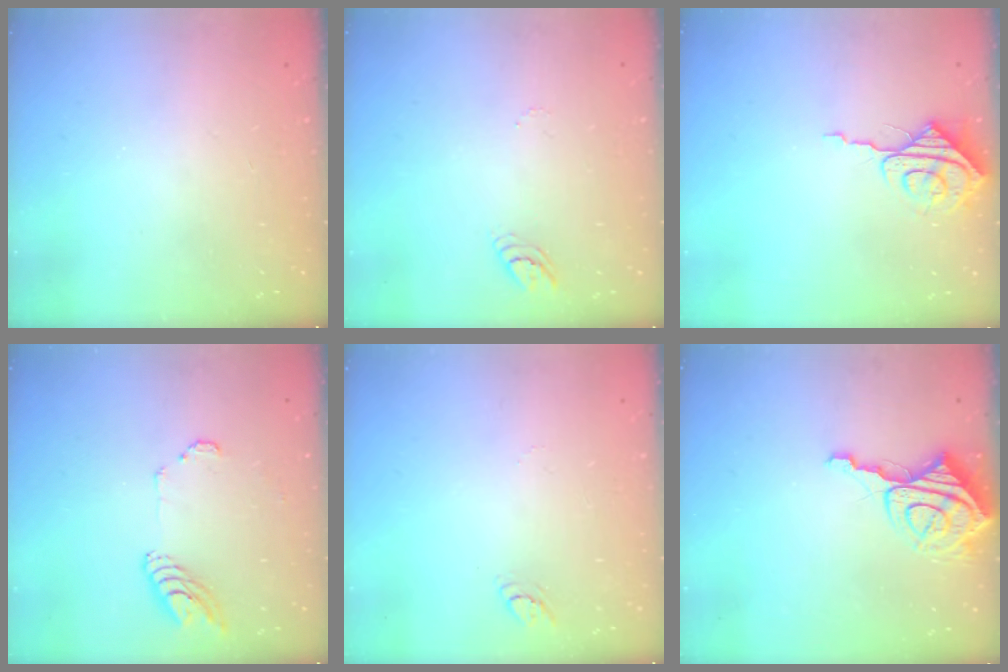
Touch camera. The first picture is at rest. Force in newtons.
{"total": 3.6, "press": 3.5, "slide": 0.3}
{"total": 8.1, "press": 8.0, "slide": 0.9}
{"total": 8.8, "press": 8.8, "slide": 0.9}
{"total": 3.2, "press": 3.2, "slide": 0.3}
{"total": 9.5, "press": 9.4, "slide": 0.9}